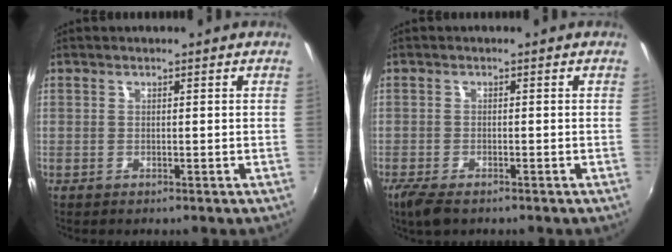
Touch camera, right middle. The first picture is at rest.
{"total": 4.5, "force": [-3.2, 1.5, 2.7], "torque": [-0.065, -0.019, -0.059]}